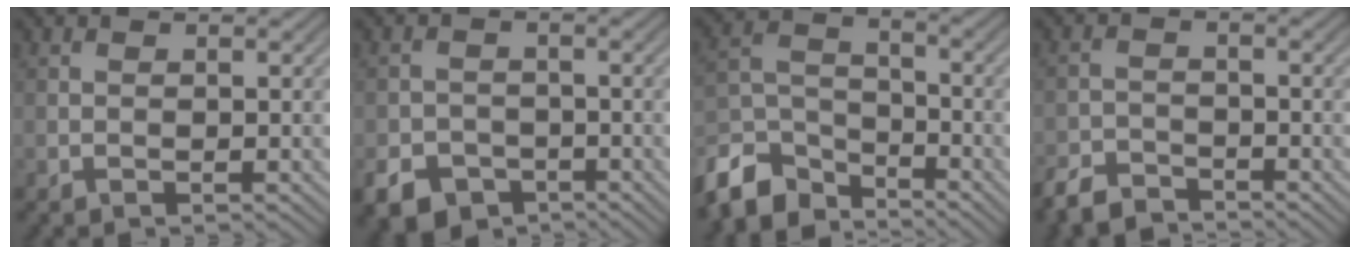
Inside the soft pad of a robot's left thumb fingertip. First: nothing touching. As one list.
[{"total": 5.5, "force": [-3.5, 3.8, 2.0], "torque": [-0.041, -0.008, -0.065]}, {"total": 9.9, "force": [-7.7, 4.7, 4.2], "torque": [-0.095, -0.007, -0.167]}, {"total": 4.5, "force": [-4.1, 1.5, 1.4], "torque": [-0.022, -0.007, -0.086]}]